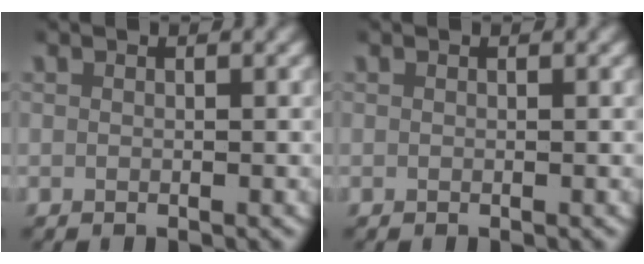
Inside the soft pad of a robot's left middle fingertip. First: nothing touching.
{"total": 0.0}